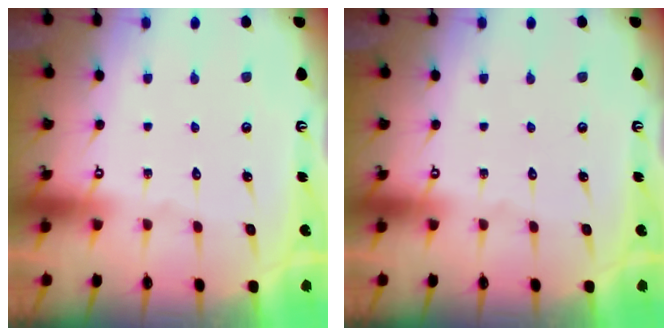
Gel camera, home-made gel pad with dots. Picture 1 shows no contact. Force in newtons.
{"total": 0.0}